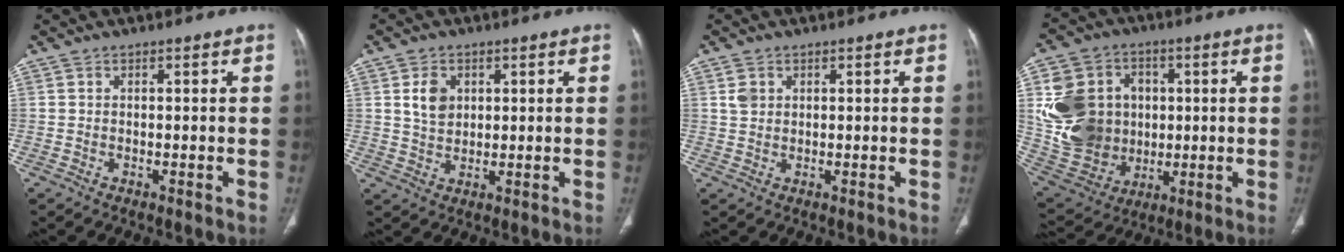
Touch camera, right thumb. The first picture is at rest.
{"total": 4.8, "force": [1.5, 3.5, 2.9], "torque": [-0.038, -0.009, 0.031]}
{"total": 2.3, "force": [0.9, 1.8, 1.1], "torque": [-0.019, 0.001, 0.021]}
{"total": 20.4, "force": [2.1, 17.1, 10.9], "torque": [-0.191, 0.014, 0.062]}